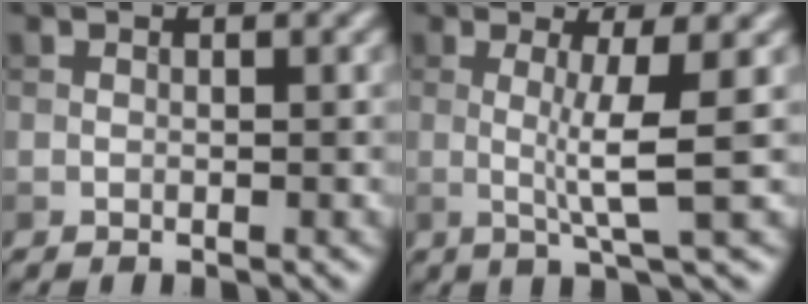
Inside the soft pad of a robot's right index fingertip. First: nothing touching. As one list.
[{"total": 4.2, "force": [0.2, 0.4, 4.2], "torque": [-0.076, -0.005, 0.004]}]